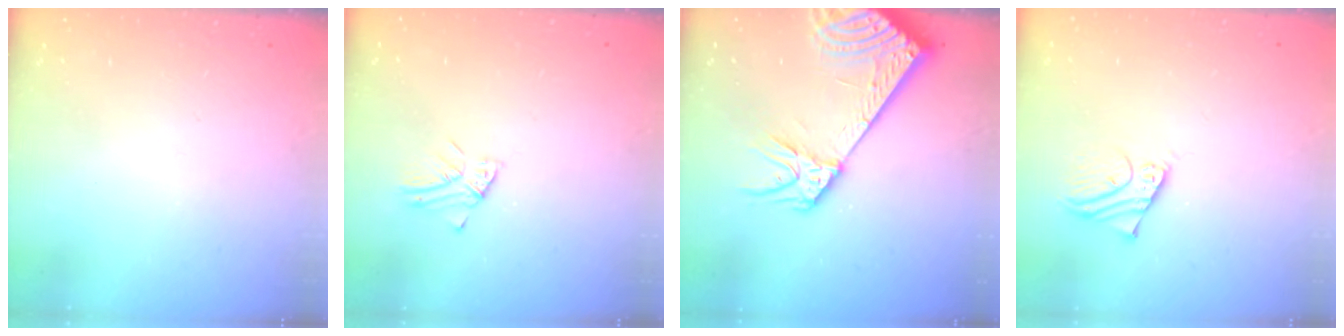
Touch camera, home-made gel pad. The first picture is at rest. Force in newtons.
{"total": 2.1, "press": 2.1, "slide": 0.1}
{"total": 11.8, "press": 11.5, "slide": 2.4}
{"total": 2.8, "press": 2.8, "slide": 0.2}